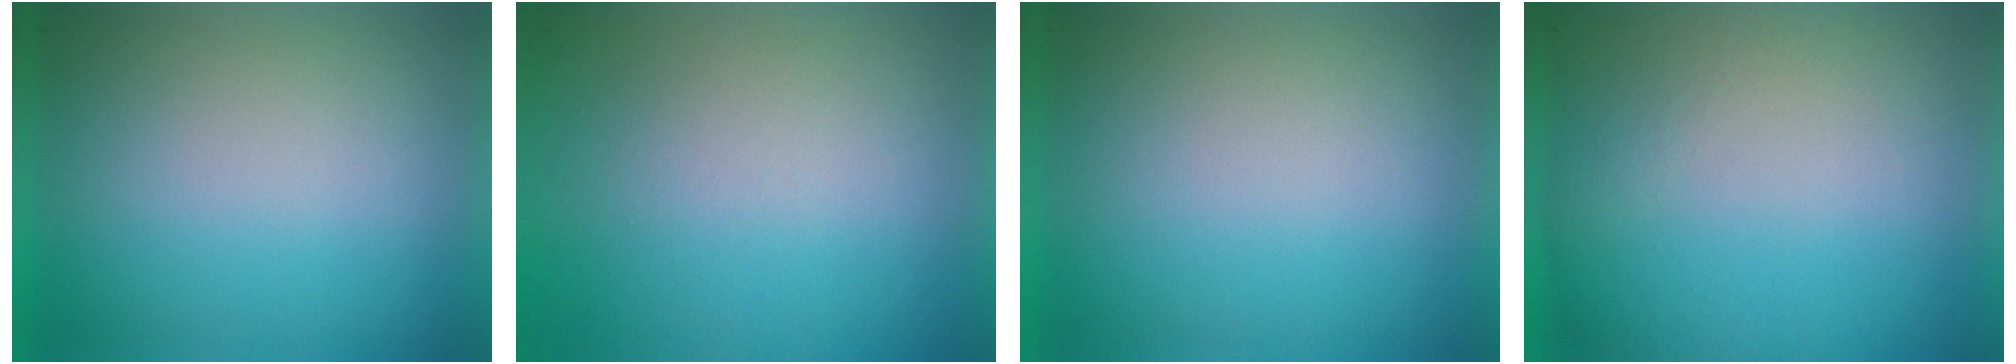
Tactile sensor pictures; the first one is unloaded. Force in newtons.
{"total": 5.4}
{"total": 0.0}
{"total": 5.9}